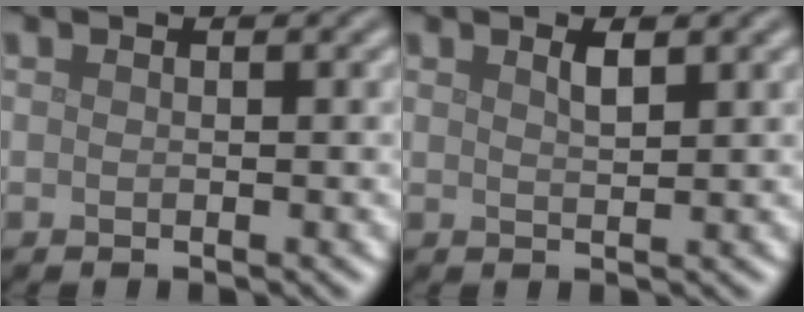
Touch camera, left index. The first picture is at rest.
{"total": 1.4, "force": [1.0, 0.3, 1.0], "torque": [-0.018, 0.003, 0.015]}